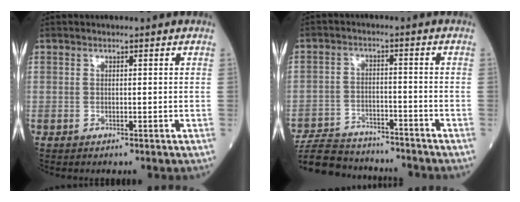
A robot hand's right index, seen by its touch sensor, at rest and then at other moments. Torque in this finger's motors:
{"motor_torque": [-0.44, -0.18, -1.05, -0.21]}